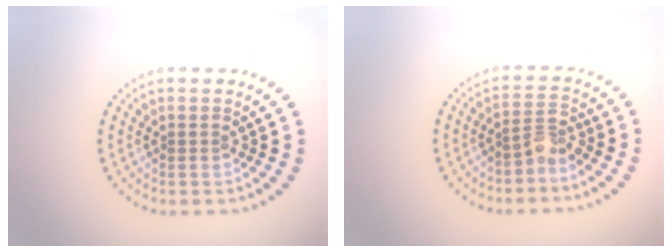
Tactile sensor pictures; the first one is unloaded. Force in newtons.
{"total": 2.0, "press": 1.4, "slide": 1.4}